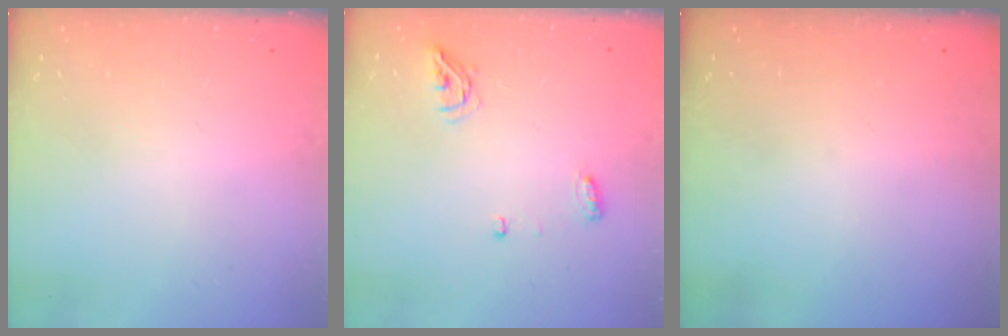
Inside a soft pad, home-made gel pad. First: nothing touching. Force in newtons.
{"total": 5.8, "press": 5.7, "slide": 0.9}
{"total": 0.0}